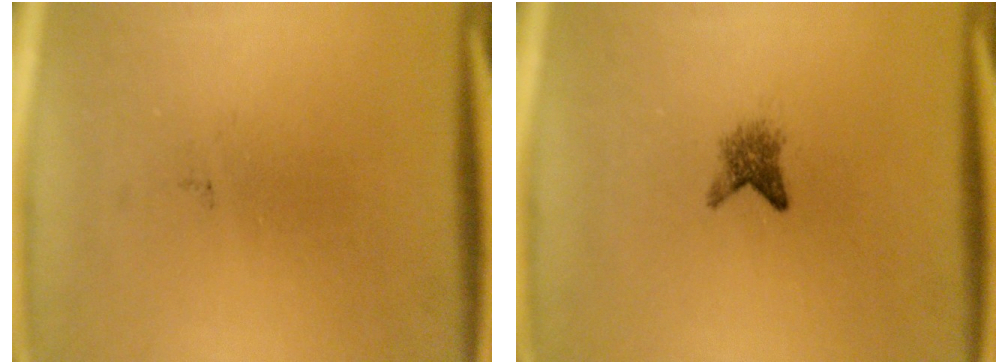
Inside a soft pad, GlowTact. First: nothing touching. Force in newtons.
{"total": 2.1}